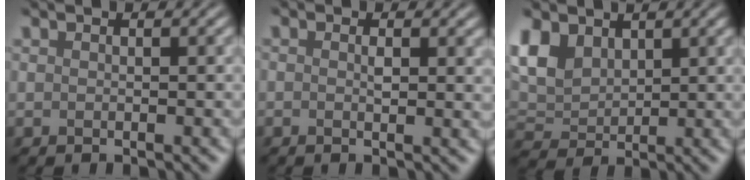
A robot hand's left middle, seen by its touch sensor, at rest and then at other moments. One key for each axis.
{"total": 1.2, "fx": -0.4, "fy": -1.0, "fz": -0.5, "tx": -0.017, "ty": -0.005, "tz": 0.014}
{"total": 2.6, "fx": 2.1, "fy": 1.6, "fz": 0.1, "tx": -0.047, "ty": 0.003, "tz": 0.070}